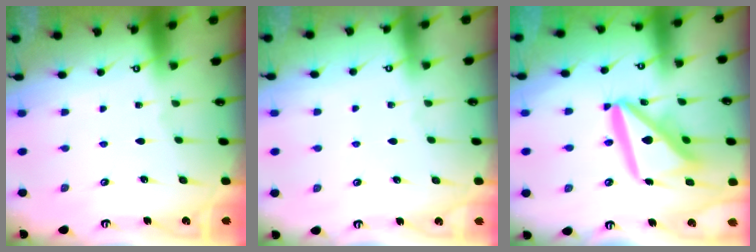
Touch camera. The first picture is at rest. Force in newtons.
{"total": 0.0}
{"total": 17.3, "press": 17.2, "slide": 2.1}